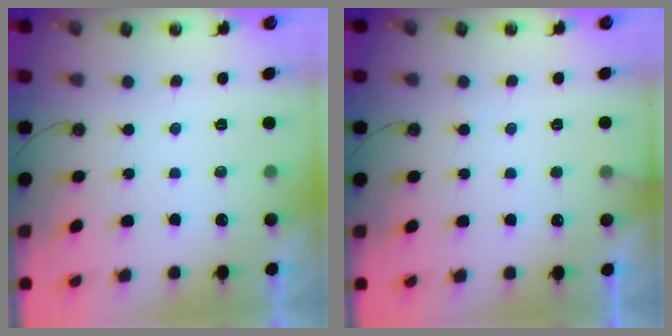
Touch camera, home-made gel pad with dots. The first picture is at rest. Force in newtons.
{"total": 5.6, "press": 5.6, "slide": 0.3}